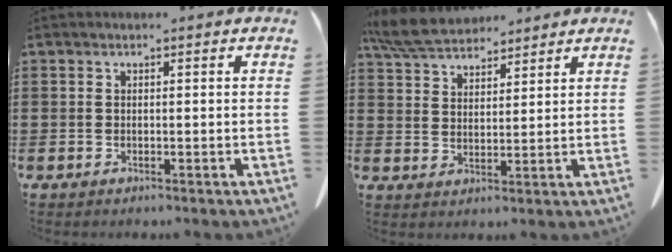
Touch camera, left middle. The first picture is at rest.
{"total": 6.6, "force": [5.9, 1.9, 2.2], "torque": [-0.066, -0.014, 0.110]}